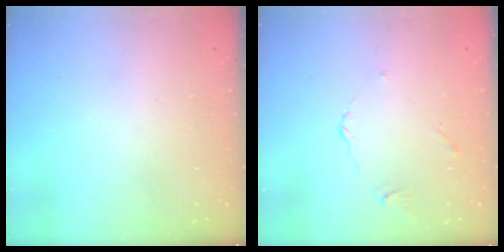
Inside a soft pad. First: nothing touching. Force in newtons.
{"total": 2.9, "press": 2.8, "slide": 0.6}